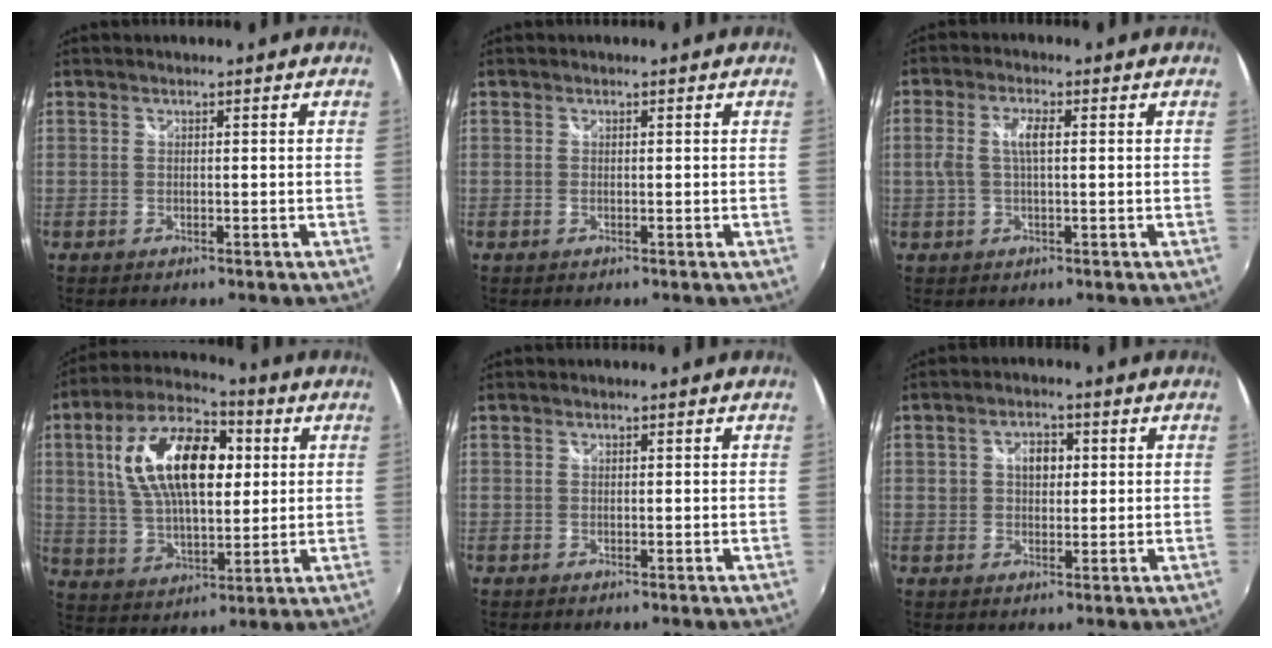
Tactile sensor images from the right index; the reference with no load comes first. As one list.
[{"total": 0.0}, {"total": 4.6, "force": [0.4, 1.5, 4.3], "torque": [-0.085, 0.004, 0.010]}, {"total": 18.6, "force": [4.2, 9.3, 15.6], "torque": [-0.291, 0.027, 0.076]}, {"total": 0.0}, {"total": 4.6, "force": [0.9, 3.4, 3.0], "torque": [-0.041, 0.009, 0.013]}]